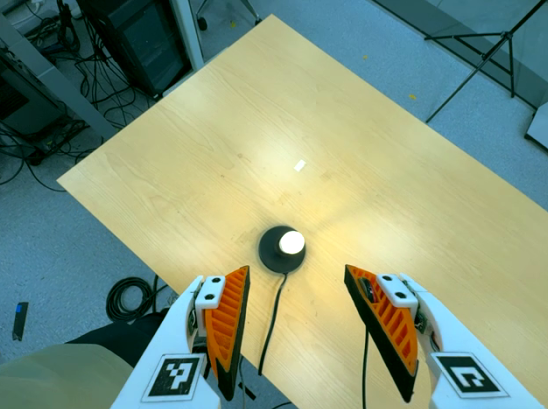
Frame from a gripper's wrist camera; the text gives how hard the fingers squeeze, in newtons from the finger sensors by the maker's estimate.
{"total": 0.0}